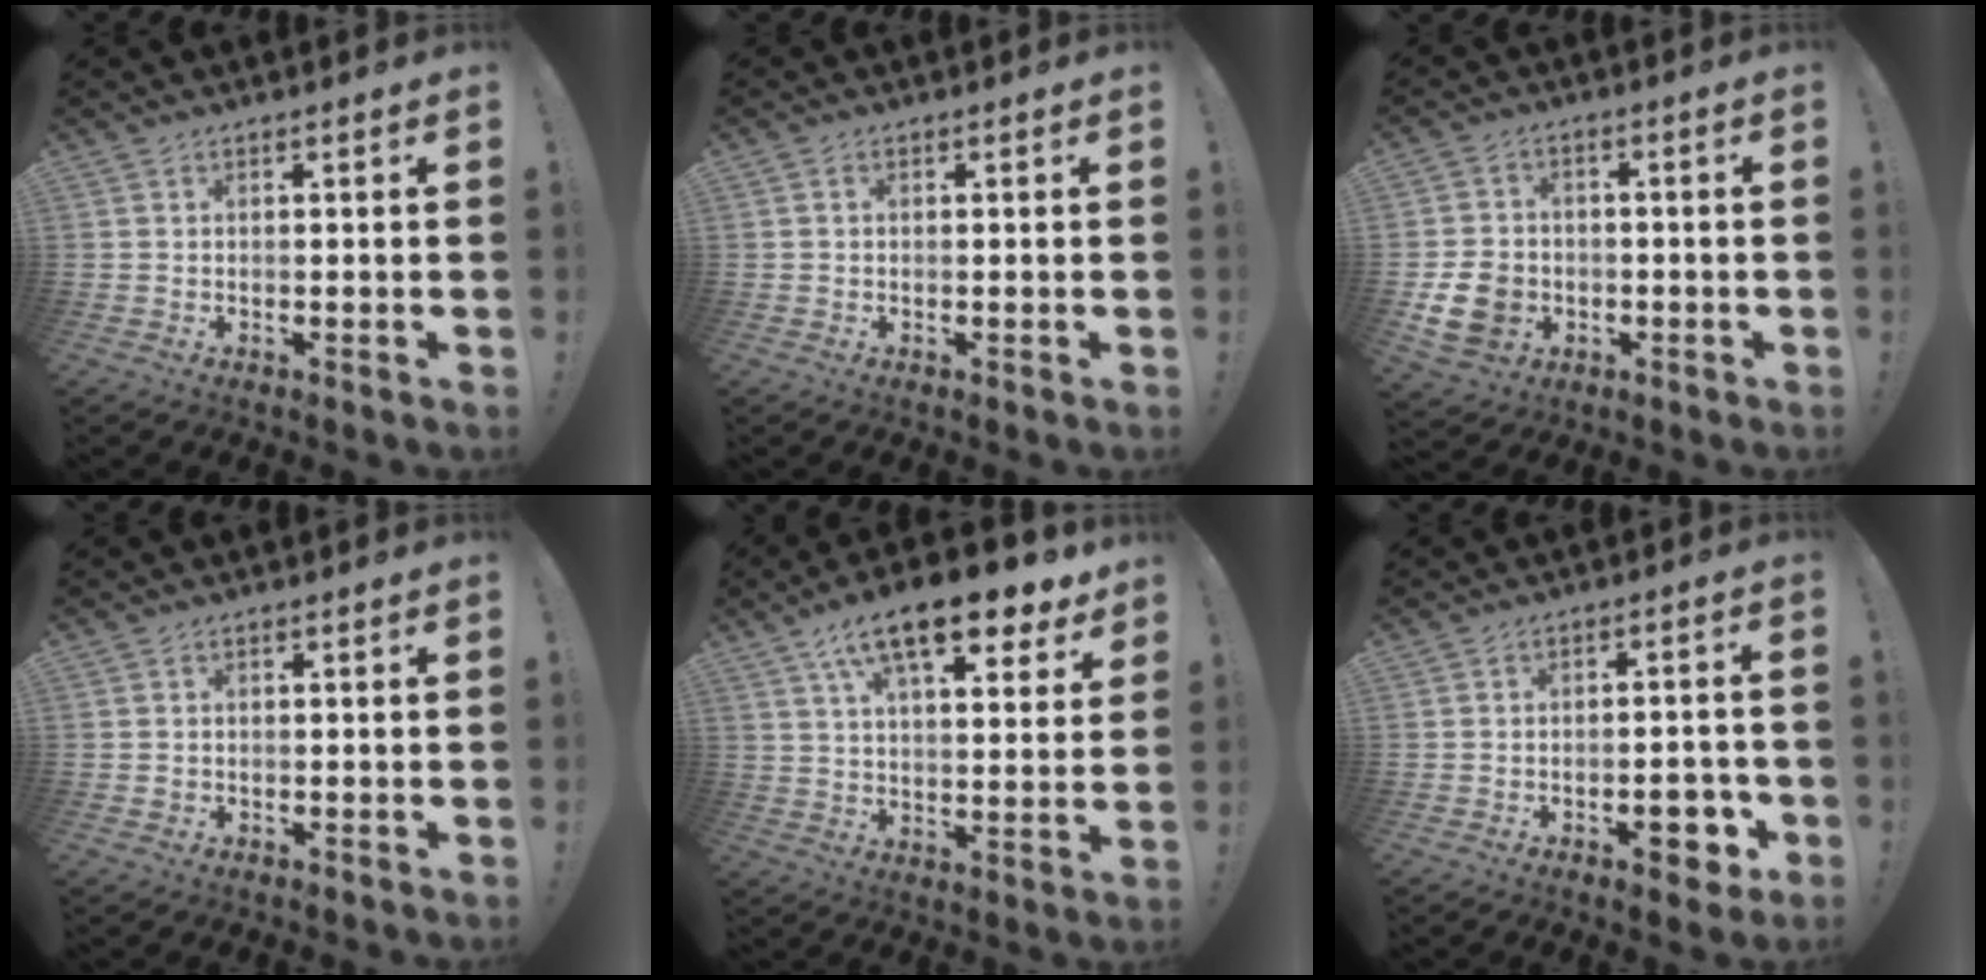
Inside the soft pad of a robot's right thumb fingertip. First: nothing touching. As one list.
[{"total": 0.5, "force": [-0.1, 0.4, 0.3], "torque": [-0.010, 0.004, -0.001]}, {"total": 11.1, "force": [-2.9, 9.1, 5.7], "torque": [-0.097, 0.017, -0.047]}, {"total": 0.8, "force": [-0.2, 0.8, 0.3], "torque": [-0.009, 0.005, -0.002]}, {"total": 17.0, "force": [10.2, 6.1, 12.2], "torque": [-0.195, -0.051, 0.170]}, {"total": 7.2, "force": [-3.1, 3.4, 5.4], "torque": [-0.049, 0.009, -0.050]}]